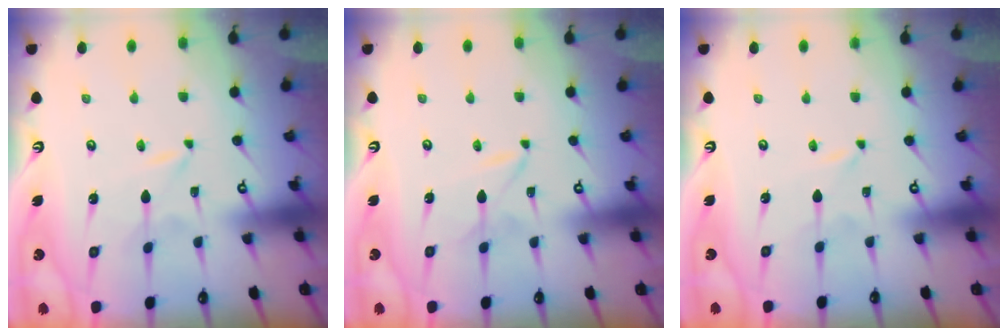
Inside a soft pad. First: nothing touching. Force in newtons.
{"total": 1.6, "press": 1.6, "slide": 0.2}
{"total": 0.0}